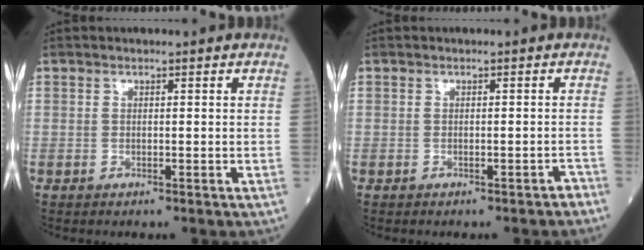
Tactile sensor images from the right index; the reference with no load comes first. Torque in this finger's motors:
{"motor_torque": [-0.01, 0.01, 0.01, 0.01]}